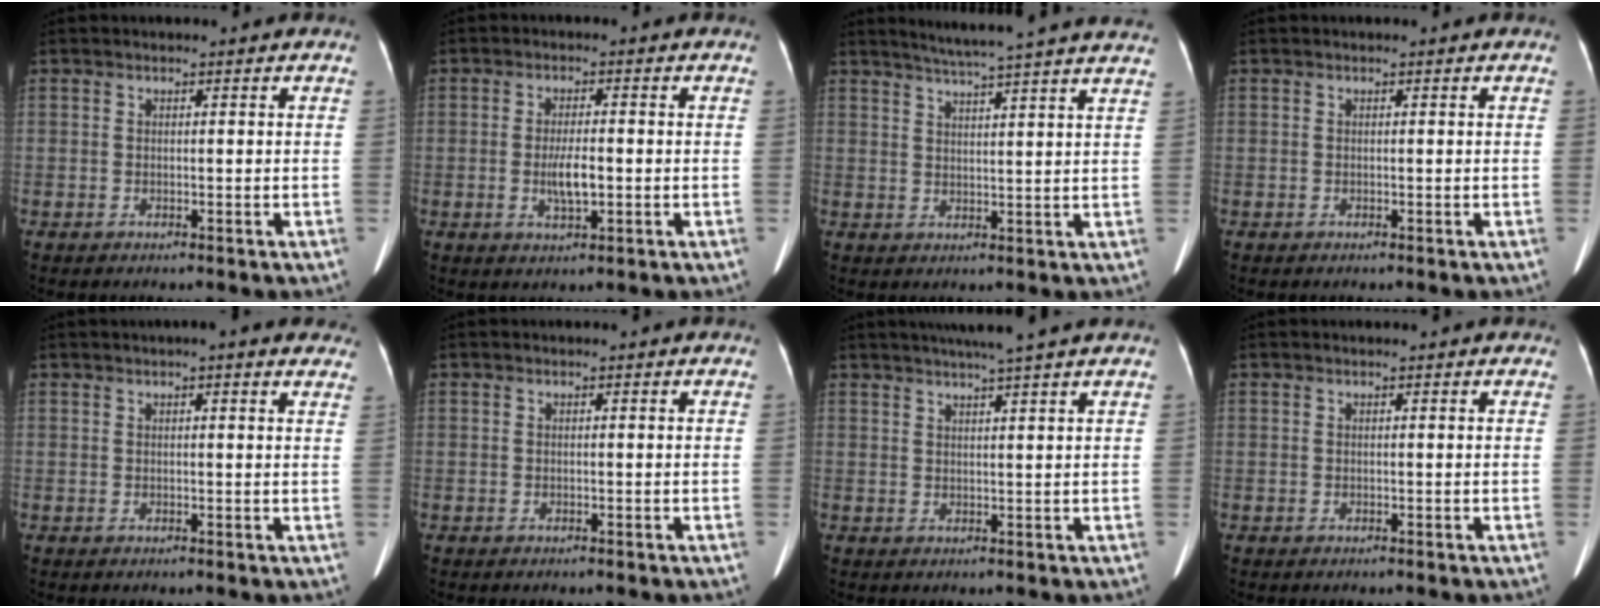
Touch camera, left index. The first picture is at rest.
{"total": 4.0, "force": [-0.8, 0.9, 3.8], "torque": [-0.077, -0.003, -0.014]}
{"total": 16.5, "force": [14.7, -1.0, 7.4], "torque": [-0.122, -0.009, 0.184]}
{"total": 0.0}
{"total": 6.4, "force": [4.9, 1.1, 3.9], "torque": [-0.038, 0.014, 0.045]}
{"total": 0.0}
{"total": 7.0, "force": [5.7, -1.2, 3.9], "torque": [-0.059, 0.013, 0.075]}
{"total": 0.9, "force": [0.8, 0.2, 0.4], "torque": [-0.008, 0.012, 0.010]}